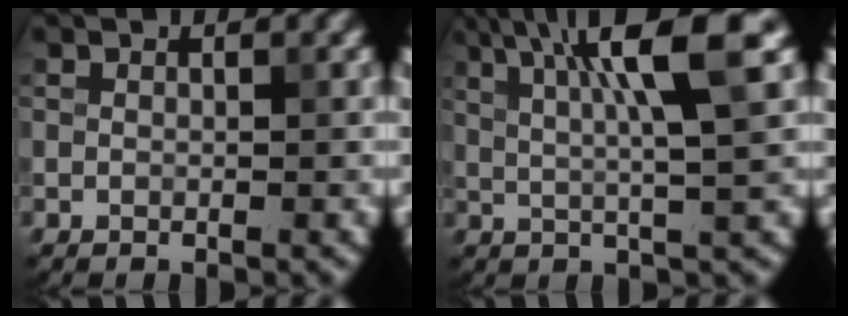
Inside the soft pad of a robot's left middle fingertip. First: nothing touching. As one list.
[{"total": 8.4, "force": [3.4, 1.2, 7.6], "torque": [-0.103, 0.015, 0.053]}]